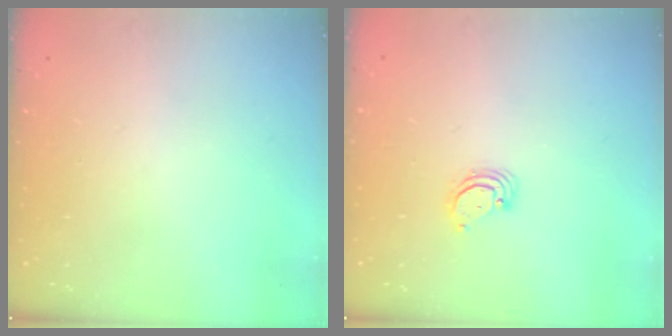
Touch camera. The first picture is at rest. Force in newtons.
{"total": 2.9, "press": 2.9, "slide": 0.3}